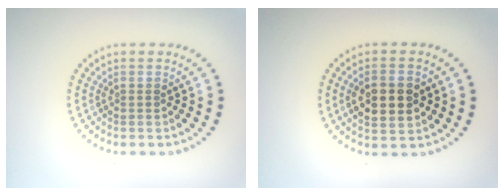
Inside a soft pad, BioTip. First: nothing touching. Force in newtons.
{"total": 4.6, "press": 4.6, "slide": 0.3}